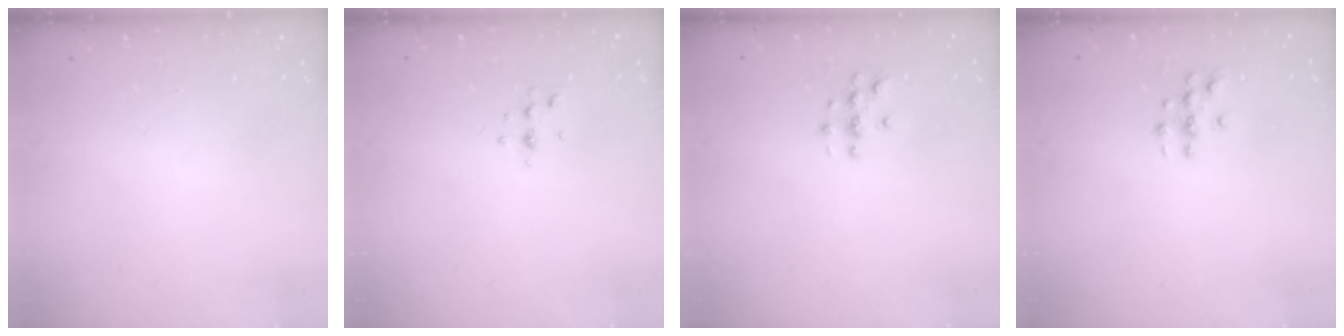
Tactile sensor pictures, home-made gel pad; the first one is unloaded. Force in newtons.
{"total": 4.1, "press": 3.7, "slide": 1.8}
{"total": 2.8, "press": 2.8, "slide": 0.3}
{"total": 3.1, "press": 3.1, "slide": 0.2}